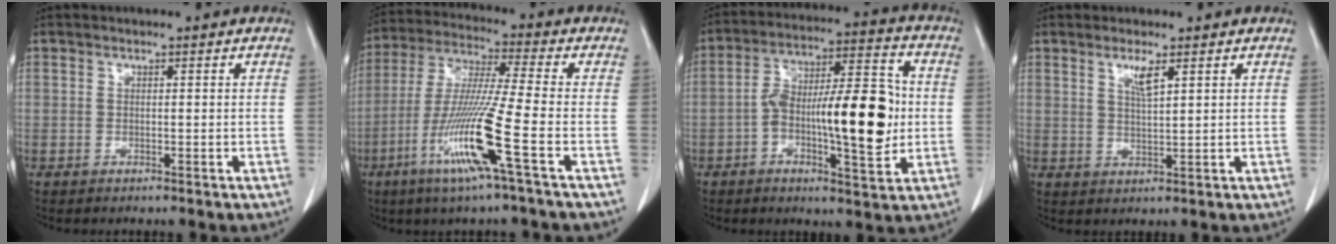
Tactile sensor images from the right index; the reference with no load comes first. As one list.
[{"total": 13.7, "force": [-5.6, -1.6, 12.5], "torque": [-0.253, -0.023, -0.110]}, {"total": 15.8, "force": [-1.8, 4.2, 15.2], "torque": [-0.244, 0.023, -0.023]}, {"total": 3.0, "force": [1.7, 0.1, 2.5], "torque": [-0.051, -0.003, 0.034]}]